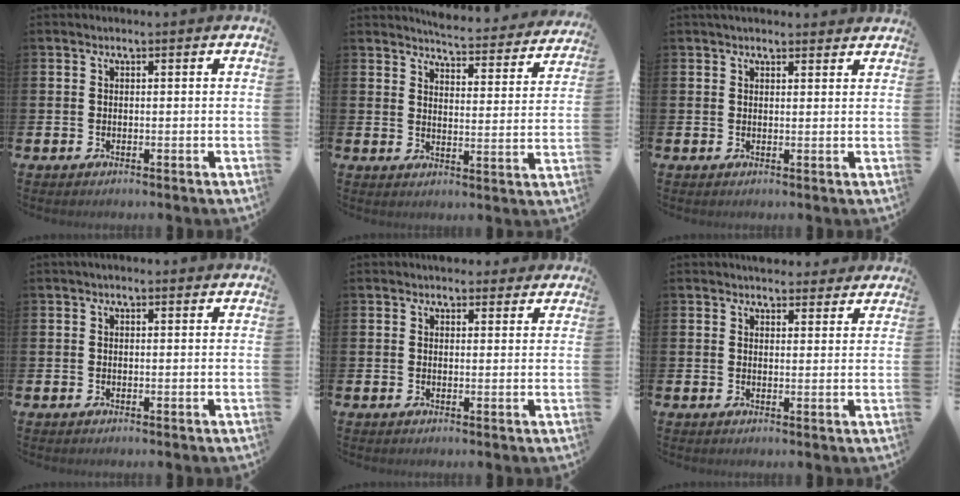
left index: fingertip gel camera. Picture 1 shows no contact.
{"total": 5.0, "force": [5.0, 0.1, 0.6], "torque": [-0.014, -0.046, 0.081]}
{"total": 2.1, "force": [2.0, 0.5, 0.2], "torque": [0.004, -0.007, 0.035]}
{"total": 0.7, "force": [0.5, 0.3, 0.4], "torque": [0.005, 0.001, 0.006]}
{"total": 2.6, "force": [2.4, 1.0, -0.1], "torque": [0.020, -0.012, 0.040]}
{"total": 3.7, "force": [3.5, 0.9, -0.2], "torque": [0.013, -0.021, 0.064]}